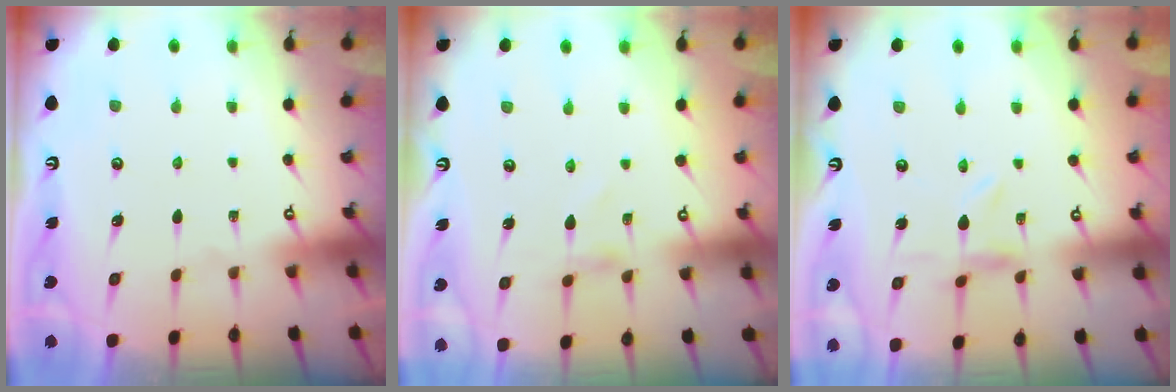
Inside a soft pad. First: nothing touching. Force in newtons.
{"total": 0.0}
{"total": 0.7, "press": 0.6, "slide": 0.3}